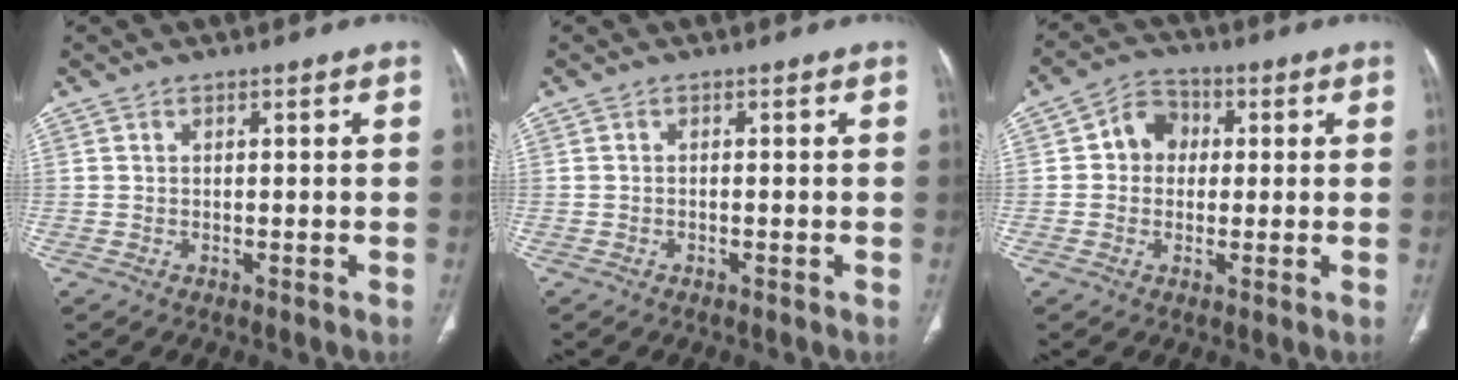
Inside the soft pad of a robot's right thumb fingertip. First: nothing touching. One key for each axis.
{"total": 0.0}
{"total": 6.6, "fx": 0.8, "fy": 5.7, "fz": 3.2, "tx": -0.024, "ty": 0.014, "tz": 0.002}